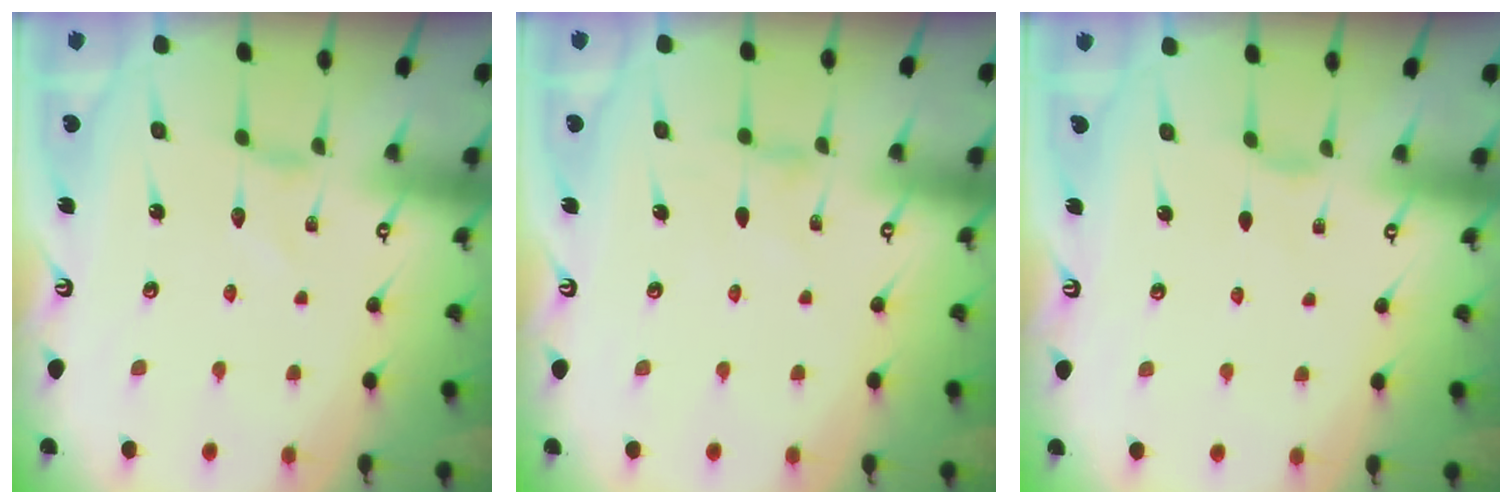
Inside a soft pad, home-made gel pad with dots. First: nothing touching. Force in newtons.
{"total": 0.8, "press": 0.8, "slide": 0.2}
{"total": 1.8, "press": 1.7, "slide": 0.5}